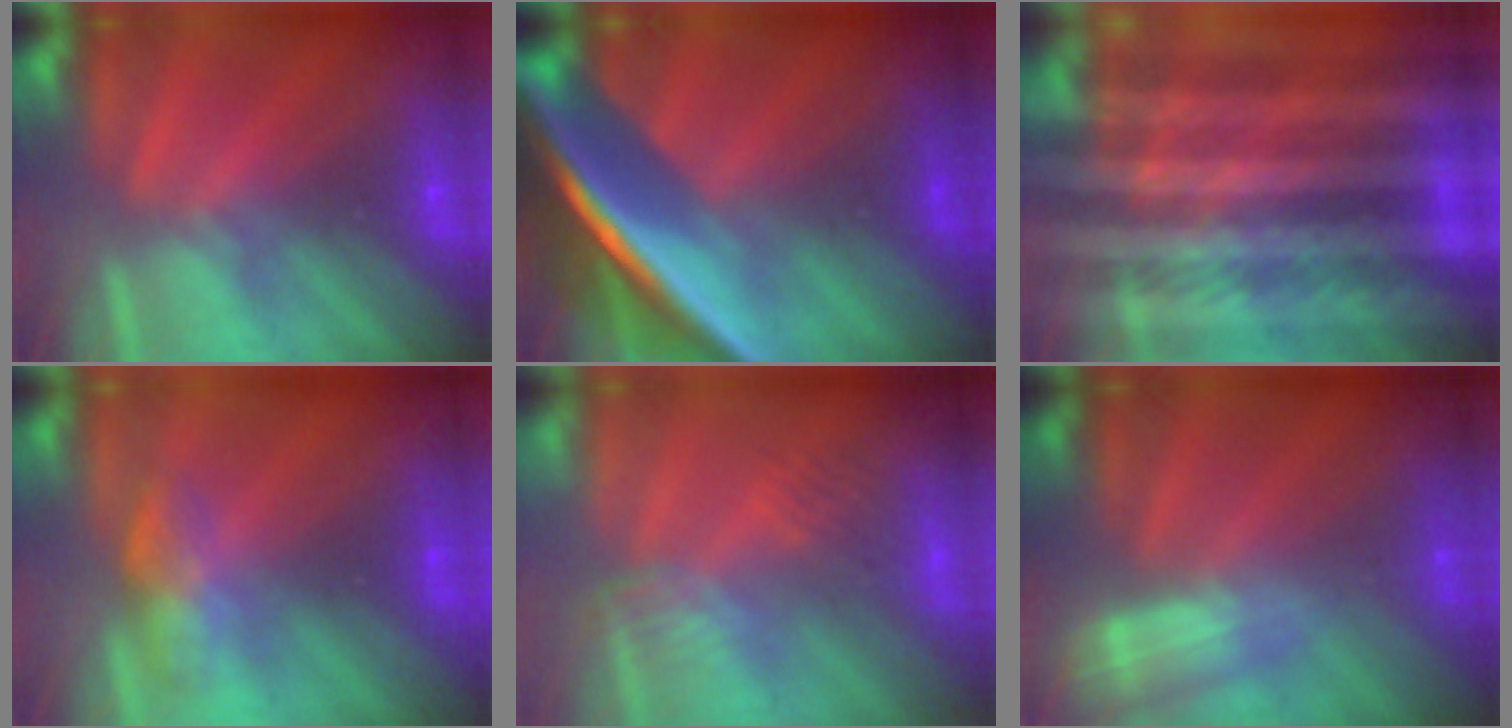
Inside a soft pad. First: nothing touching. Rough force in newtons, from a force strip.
{"total": 9.6}
{"total": 8.9}
{"total": 2.8}
{"total": 2.8}
{"total": 2.4}